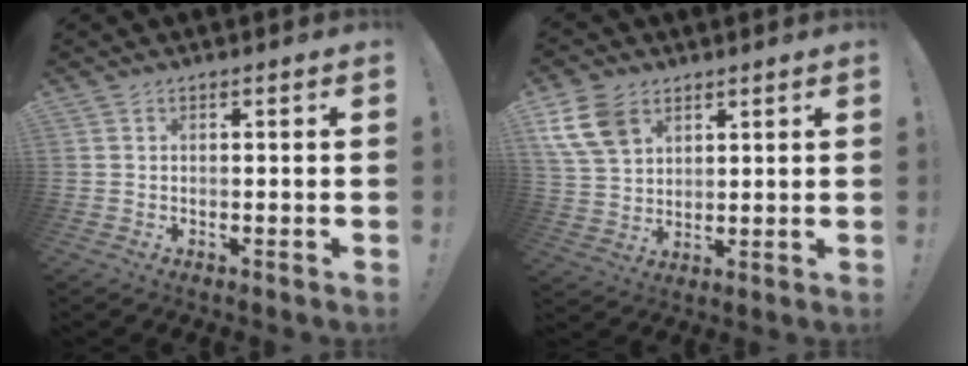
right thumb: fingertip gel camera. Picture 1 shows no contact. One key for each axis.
{"total": 11.8, "fx": 6.2, "fy": 7.9, "fz": 6.1, "tx": -0.125, "ty": -0.020, "tz": 0.123}